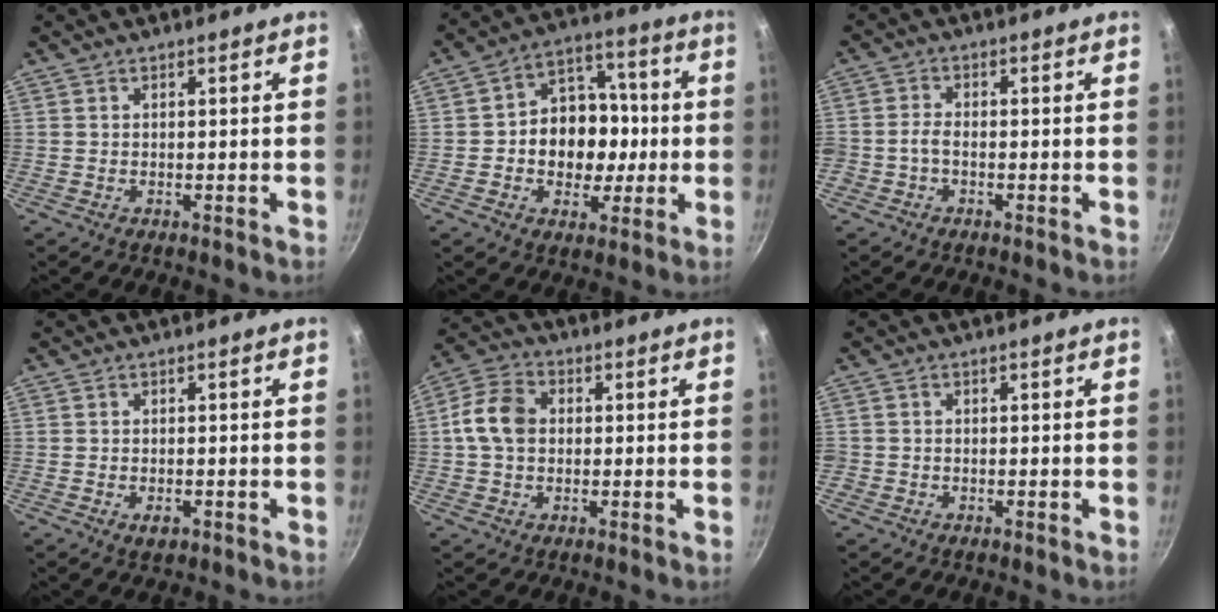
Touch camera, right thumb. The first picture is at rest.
{"total": 14.3, "force": [-1.2, 11.4, 8.6], "torque": [-0.083, 0.028, -0.027]}
{"total": 2.3, "force": [-1.1, 1.5, 1.4], "torque": [-0.027, 0.016, -0.025]}
{"total": 2.2, "force": [-0.9, 1.3, 1.5], "torque": [-0.025, 0.000, -0.013]}
{"total": 8.8, "force": [0.5, 6.7, 5.8], "torque": [-0.098, 0.020, -0.004]}
{"total": 1.3, "force": [-0.5, 1.2, 0.2], "torque": [-0.002, 0.003, -0.009]}